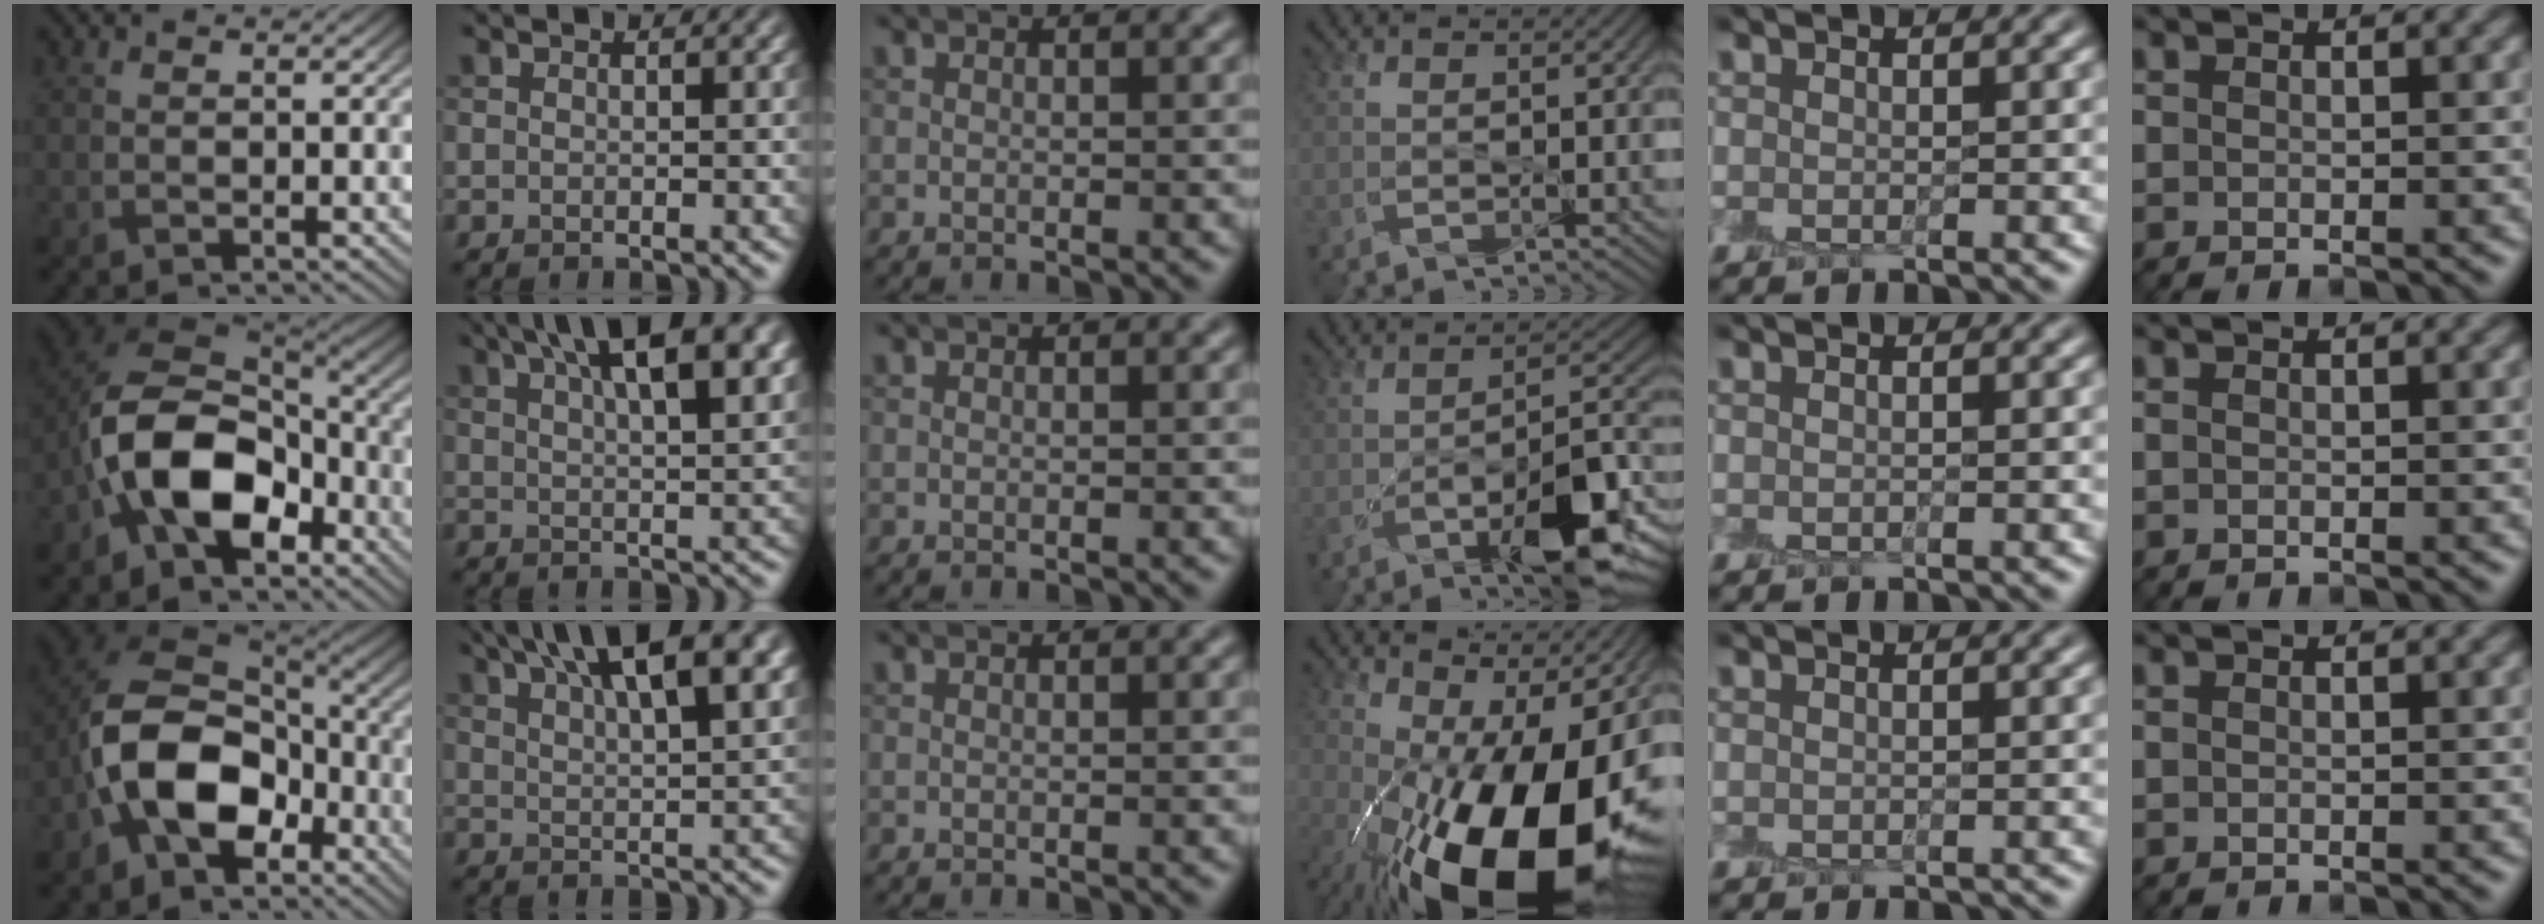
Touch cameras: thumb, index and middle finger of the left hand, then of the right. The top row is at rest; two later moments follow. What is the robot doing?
{"motion": "peel", "object": "shipping label"}